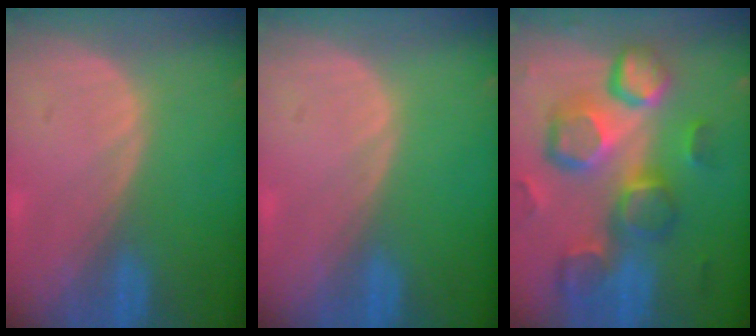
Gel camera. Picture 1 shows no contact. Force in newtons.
{"total": 0.0}
{"total": 13.0, "press": 11.4, "slide": 6.4}